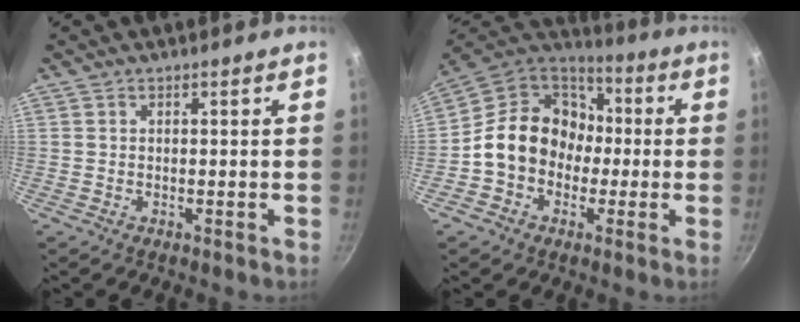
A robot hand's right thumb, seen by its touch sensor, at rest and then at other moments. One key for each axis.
{"total": 16.9, "fx": -1.4, "fy": 14.2, "fz": 9.1, "tx": -0.111, "ty": 0.055, "tz": -0.037}